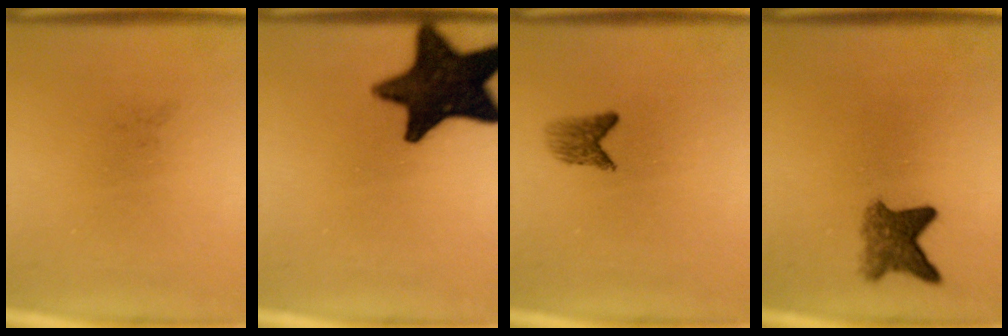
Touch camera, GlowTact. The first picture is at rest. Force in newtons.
{"total": 16.3}
{"total": 2.3}
{"total": 4.3}